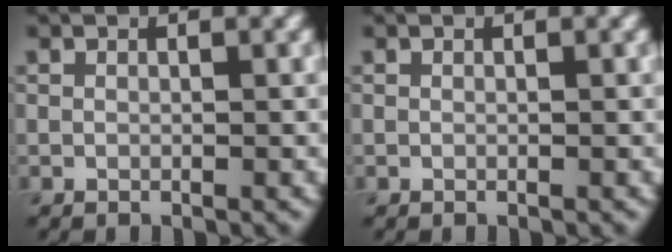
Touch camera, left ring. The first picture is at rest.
{"total": 0.0}